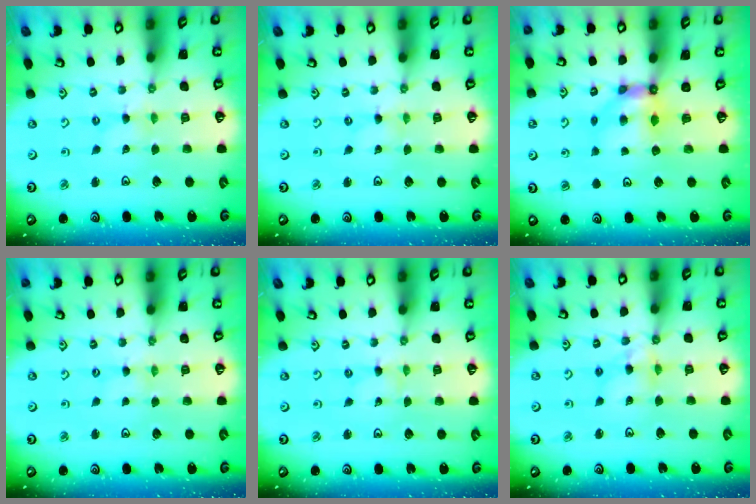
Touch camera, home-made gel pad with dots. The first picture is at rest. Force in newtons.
{"total": 0.0}
{"total": 6.6, "press": 6.6, "slide": 0.5}
{"total": 1.0, "press": 1.0, "slide": 0.2}
{"total": 0.0}
{"total": 6.9, "press": 6.9, "slide": 0.5}